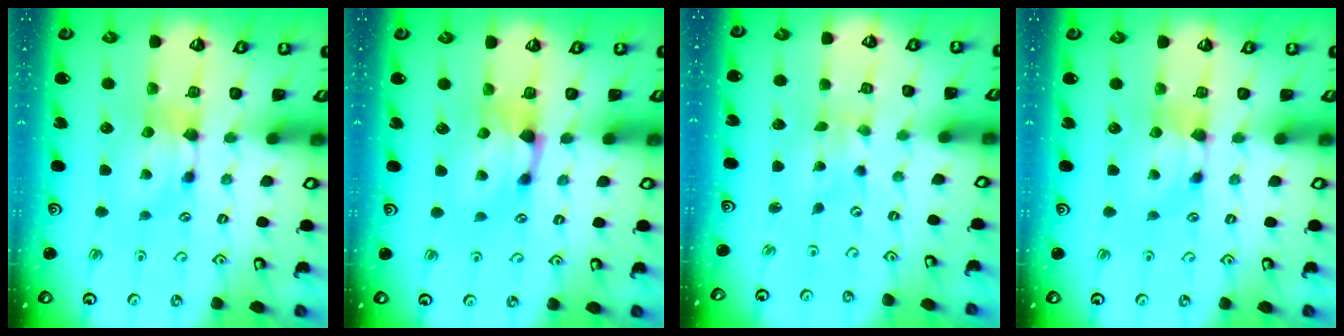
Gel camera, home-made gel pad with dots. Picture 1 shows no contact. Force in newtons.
{"total": 1.2, "press": 0.3, "slide": 1.2}
{"total": 4.1, "press": 4.0, "slide": 0.9}
{"total": 0.0}